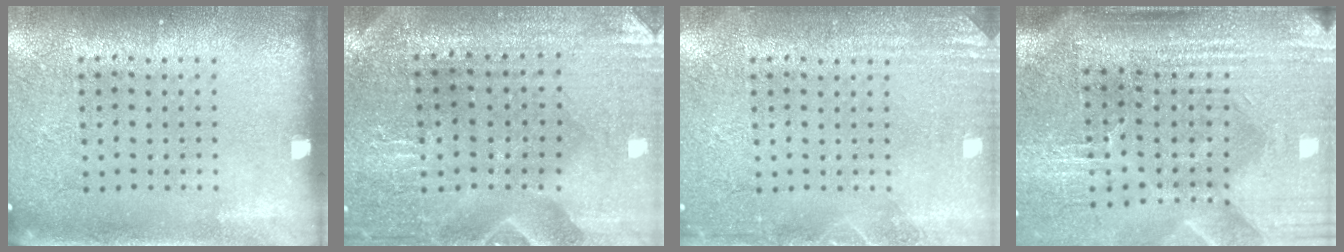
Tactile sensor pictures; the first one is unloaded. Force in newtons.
{"total": 0.8, "press": 0.8, "slide": 0.2}
{"total": 2.6, "press": 2.5, "slide": 0.4}
{"total": 4.9, "press": 4.2, "slide": 2.6}